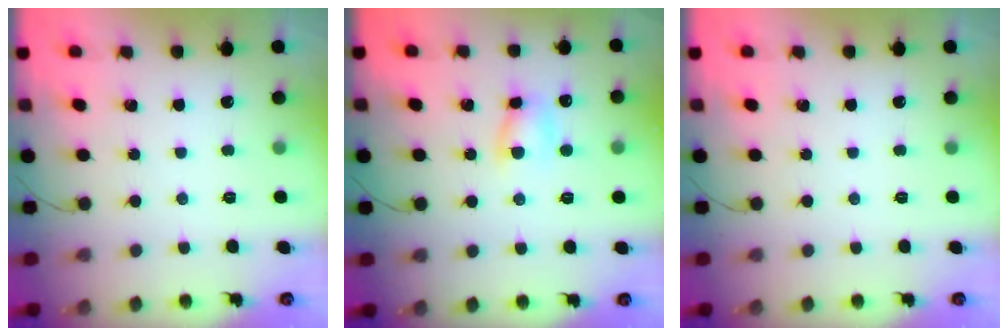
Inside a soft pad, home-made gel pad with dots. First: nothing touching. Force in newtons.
{"total": 5.9, "press": 5.8, "slide": 0.7}
{"total": 0.0}